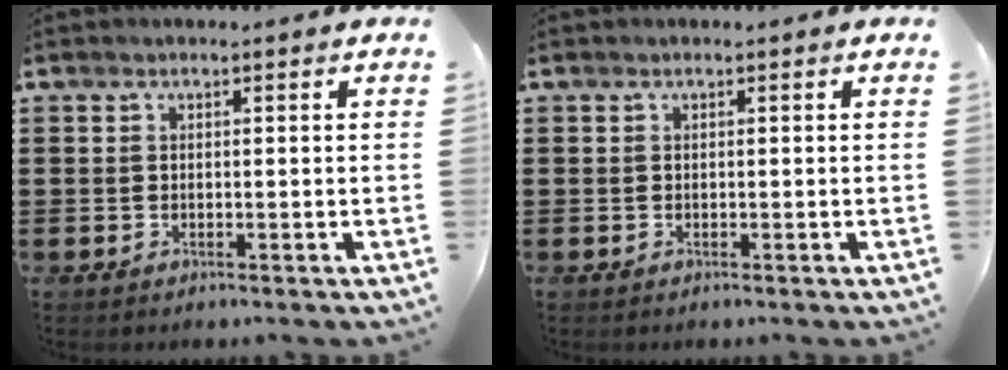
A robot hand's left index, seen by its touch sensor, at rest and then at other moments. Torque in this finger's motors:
{"motor_torque": [0.01, -0.01, -0.01, -0.01]}